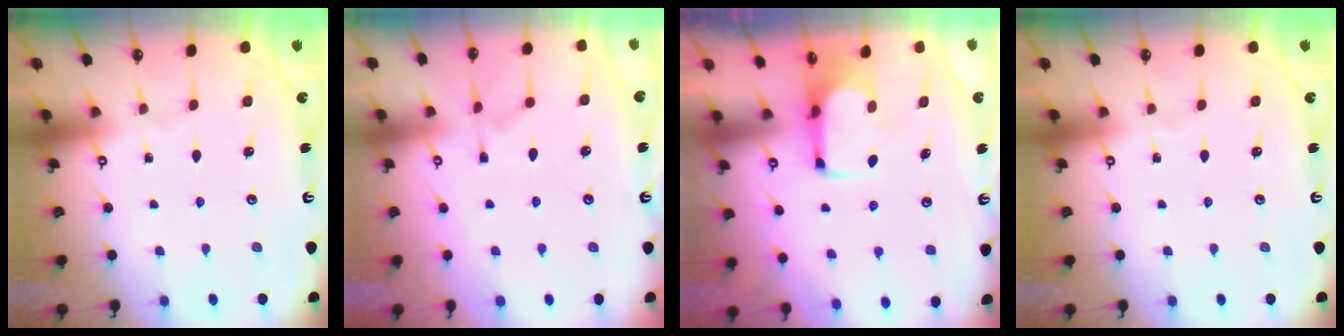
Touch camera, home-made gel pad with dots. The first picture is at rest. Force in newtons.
{"total": 2.1, "press": 1.9, "slide": 1.0}
{"total": 1.0, "press": 1.0, "slide": 0.1}
{"total": 0.0}